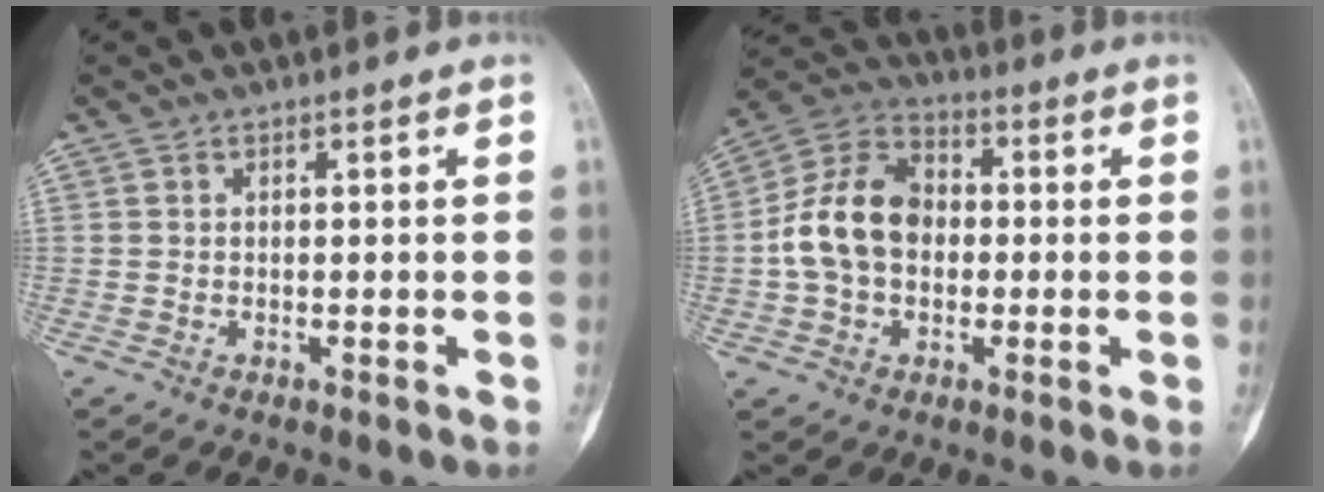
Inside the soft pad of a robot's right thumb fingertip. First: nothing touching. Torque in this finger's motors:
{"motor_torque": [1.37, 1.42, 0.80, -0.69, 0.21]}